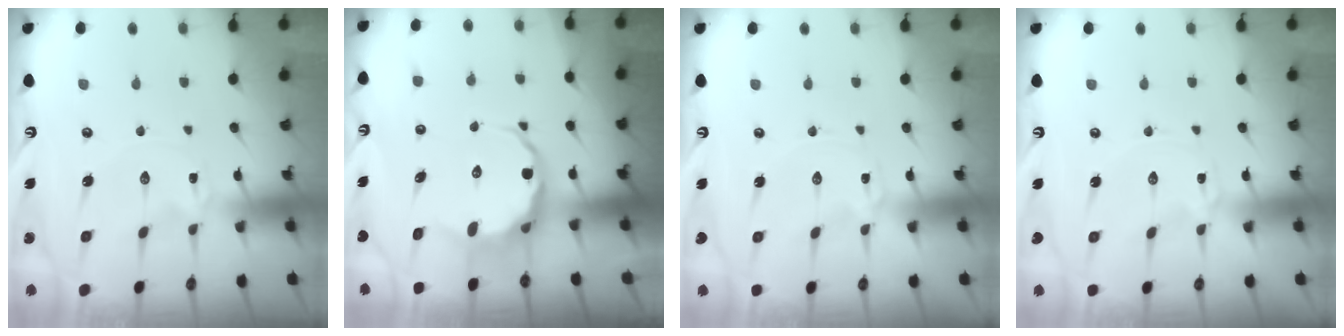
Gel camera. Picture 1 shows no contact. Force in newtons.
{"total": 8.2, "press": 8.0, "slide": 1.8}
{"total": 0.0}
{"total": 0.0}